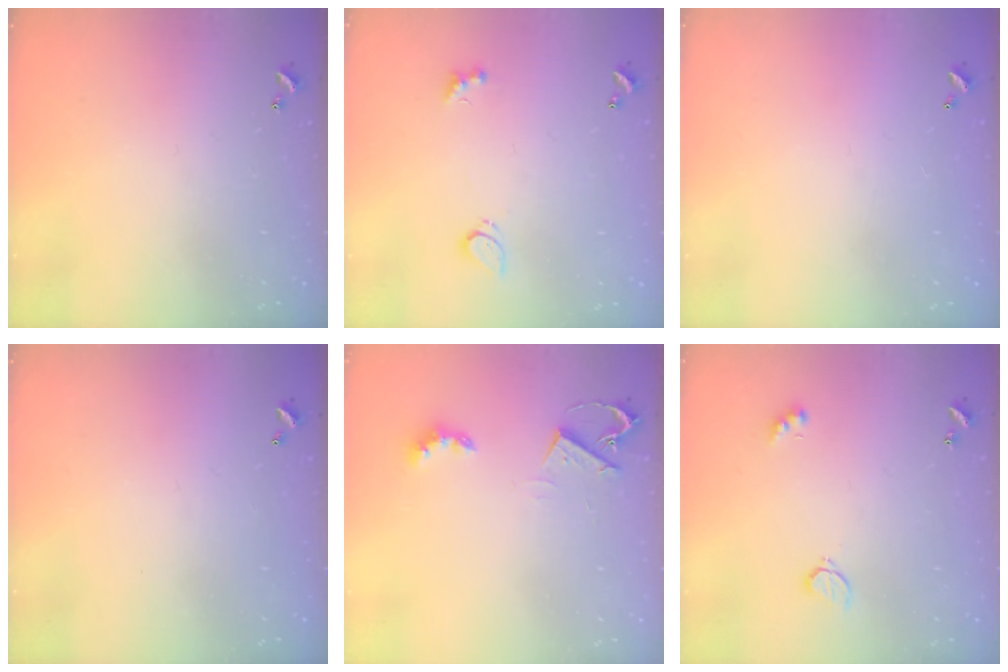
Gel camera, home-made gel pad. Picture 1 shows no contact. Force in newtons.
{"total": 2.2, "press": 2.1, "slide": 0.6}
{"total": 2.9, "press": 2.9, "slide": 0.1}
{"total": 2.7, "press": 2.7, "slide": 0.1}
{"total": 4.6, "press": 4.5, "slide": 0.6}
{"total": 2.6, "press": 2.6, "slide": 0.5}